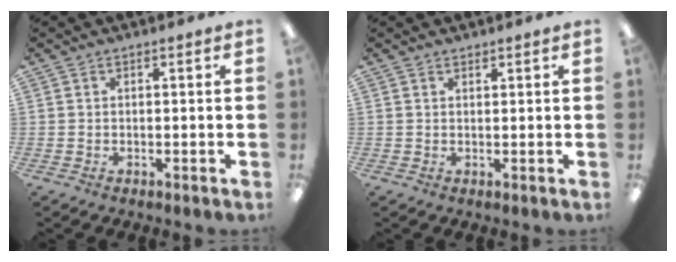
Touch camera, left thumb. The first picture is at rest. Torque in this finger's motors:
{"motor_torque": [-0.07, 0.03, -0.22, -0.20, -0.05]}